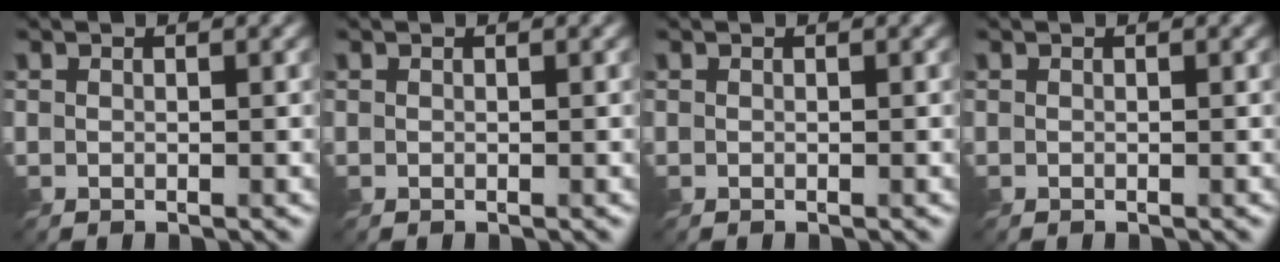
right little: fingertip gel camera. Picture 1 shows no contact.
{"total": 0.0}
{"total": 0.0}
{"total": 0.0}